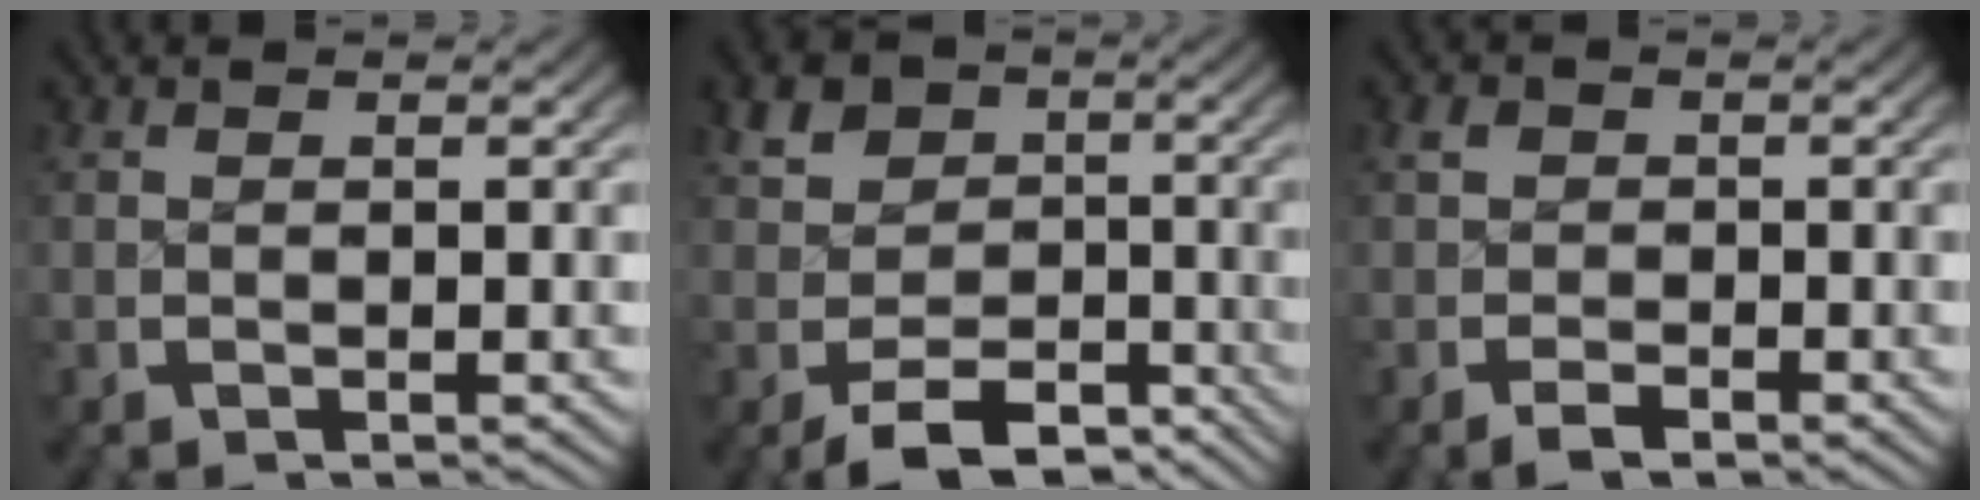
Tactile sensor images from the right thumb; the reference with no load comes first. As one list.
[{"total": 6.9, "force": [-2.8, 5.3, 3.4], "torque": [-0.052, -0.033, -0.037]}, {"total": 1.3, "force": [-0.8, 1.0, 0.2], "torque": [-0.005, -0.007, -0.016]}]